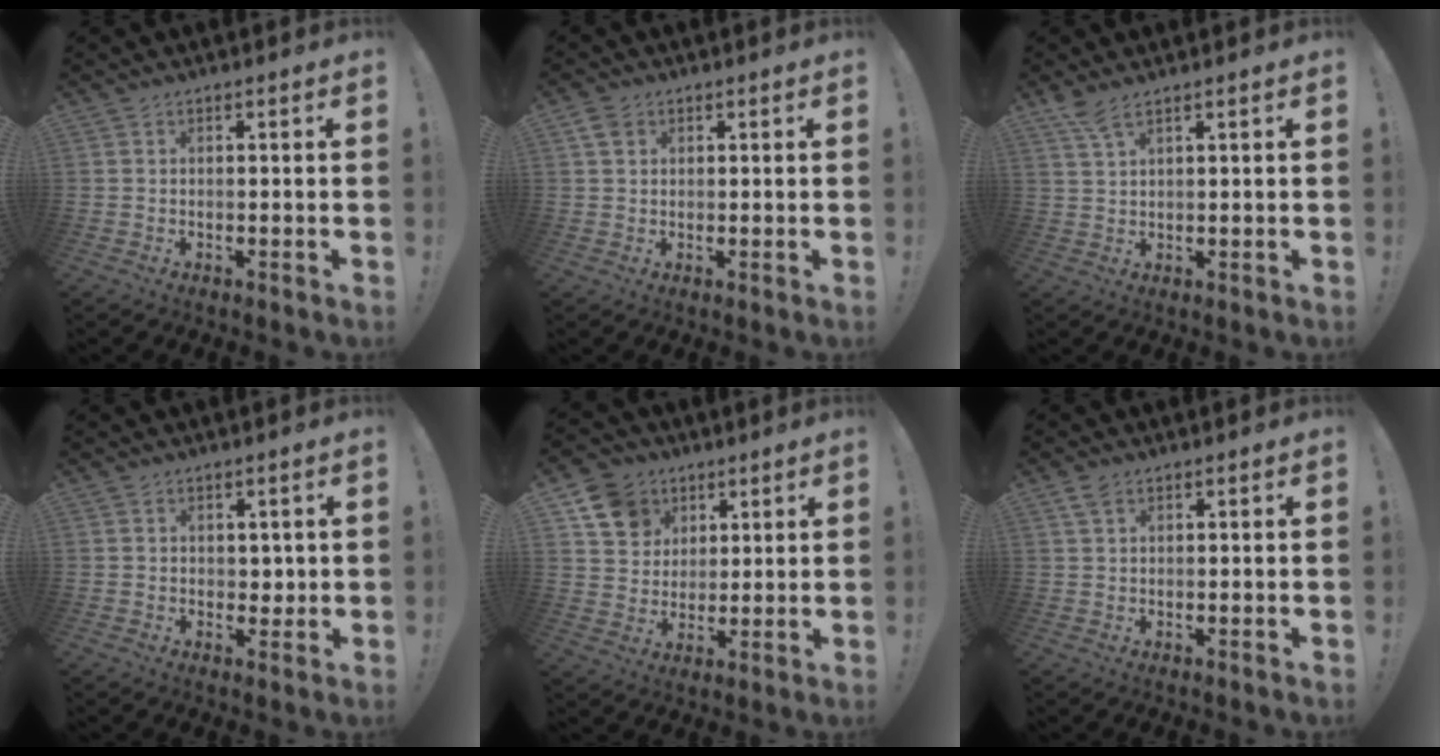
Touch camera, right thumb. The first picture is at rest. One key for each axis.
{"total": 4.0, "fx": 1.8, "fy": 3.2, "fz": 1.4, "tx": -0.010, "ty": -0.006, "tz": 0.033}
{"total": 4.2, "fx": 3.3, "fy": 0.7, "fz": 2.6, "tx": -0.050, "ty": -0.017, "tz": 0.058}
{"total": 2.5, "fx": 0.6, "fy": 2.3, "fz": 0.7, "tx": 0.006, "ty": -0.003, "tz": 0.008}
{"total": 12.3, "fx": 6.3, "fy": 10.0, "fz": 3.7, "tx": -0.051, "ty": -0.033, "tz": 0.126}
{"total": 2.4, "fx": 1.4, "fy": 1.2, "fz": 1.5, "tx": -0.031, "ty": 0.000, "tz": 0.027}